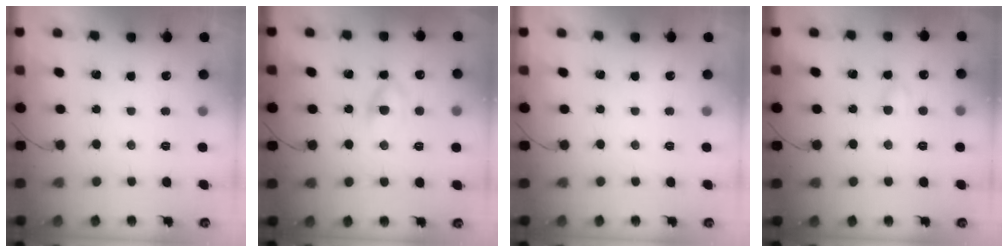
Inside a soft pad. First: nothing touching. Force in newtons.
{"total": 5.9, "press": 5.8, "slide": 1.3}
{"total": 0.0}
{"total": 3.3, "press": 3.1, "slide": 1.3}